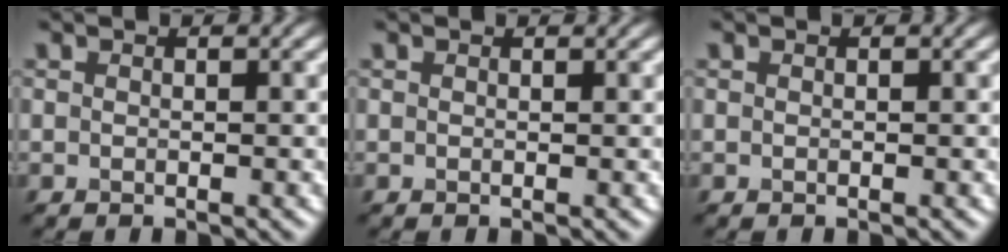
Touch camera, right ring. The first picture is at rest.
{"total": 0.6, "force": [0.4, 0.2, 0.3], "torque": [-0.008, 0.007, 0.002]}
{"total": 0.0}